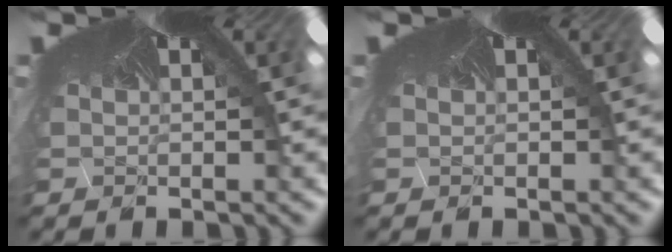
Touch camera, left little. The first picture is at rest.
{"total": 0.0}